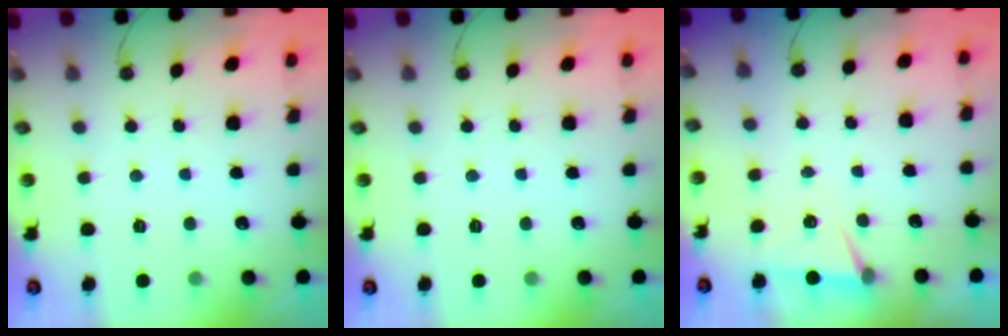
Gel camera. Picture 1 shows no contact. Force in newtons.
{"total": 0.0}
{"total": 5.5, "press": 3.3, "slide": 4.4}